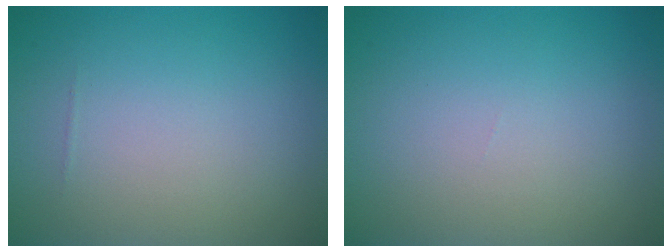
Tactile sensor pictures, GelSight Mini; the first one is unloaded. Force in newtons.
{"total": 0.0}